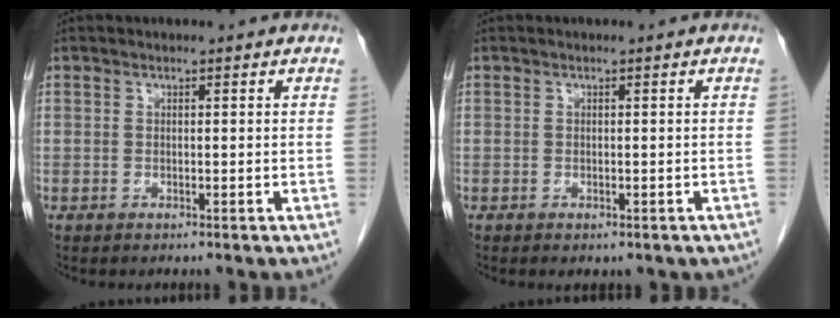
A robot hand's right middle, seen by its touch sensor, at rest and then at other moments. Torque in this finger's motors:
{"motor_torque": [0.07, 0.03, 0.01, 0.01]}